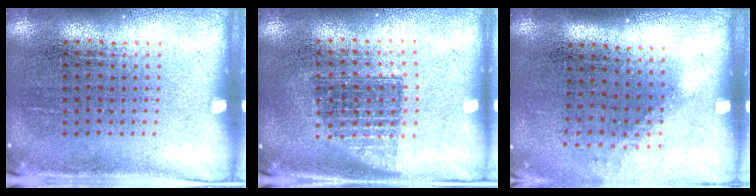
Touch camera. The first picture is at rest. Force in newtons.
{"total": 1.3, "press": 1.1, "slide": 0.8}
{"total": 1.2, "press": 0.9, "slide": 0.9}